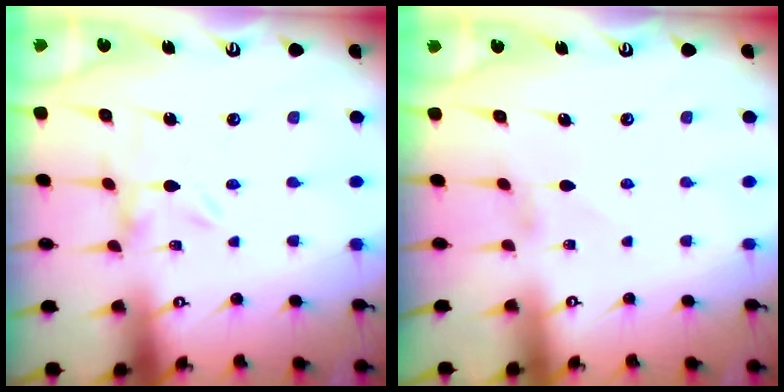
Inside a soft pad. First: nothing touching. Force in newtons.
{"total": 0.8, "press": 0.7, "slide": 0.2}